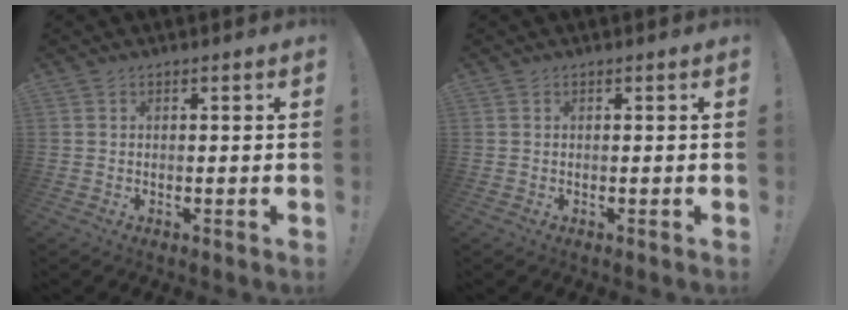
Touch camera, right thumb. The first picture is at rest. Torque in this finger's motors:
{"motor_torque": [-0.04, 0.04, 0.08, -0.08, 0.05]}